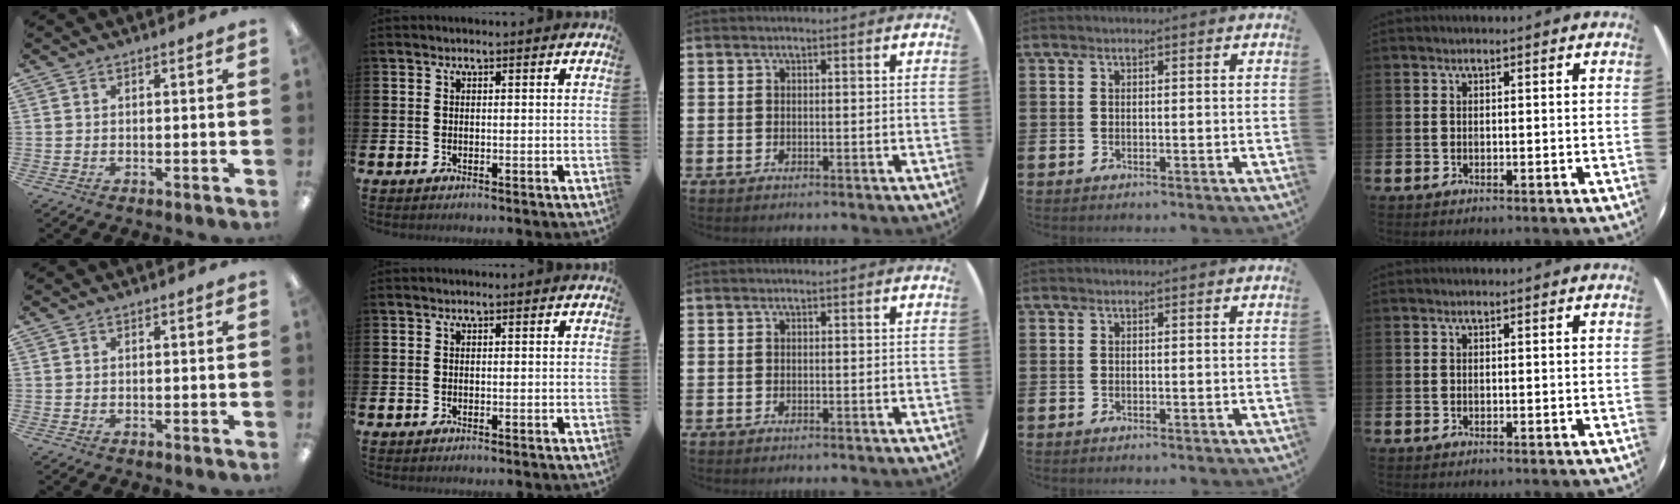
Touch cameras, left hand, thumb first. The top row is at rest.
{}